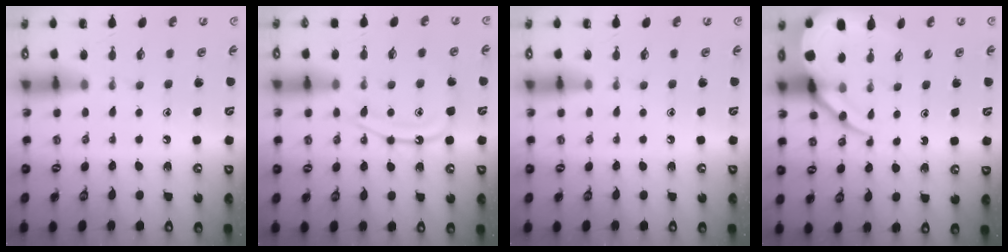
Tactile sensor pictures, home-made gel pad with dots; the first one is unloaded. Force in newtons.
{"total": 13.1, "press": 13.0, "slide": 1.3}
{"total": 0.0}
{"total": 9.5, "press": 9.4, "slide": 1.1}